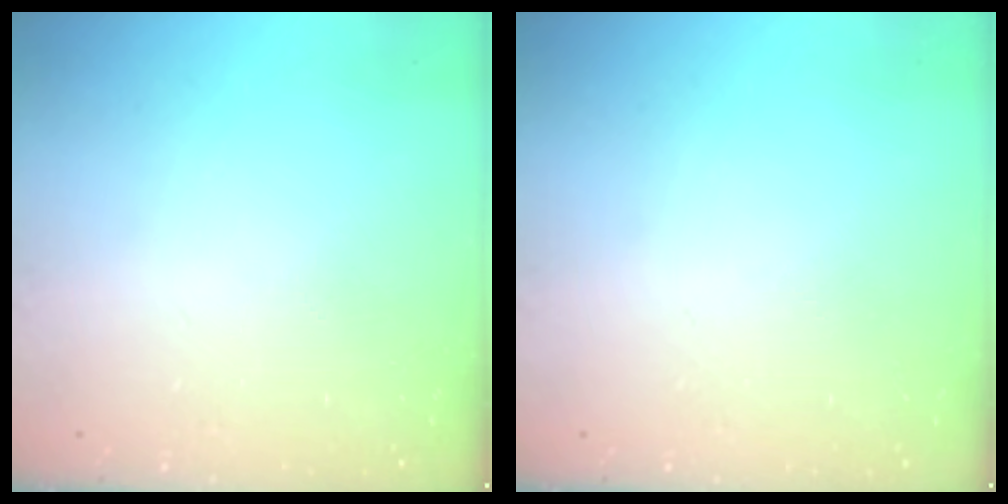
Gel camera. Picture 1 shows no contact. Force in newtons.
{"total": 0.0}